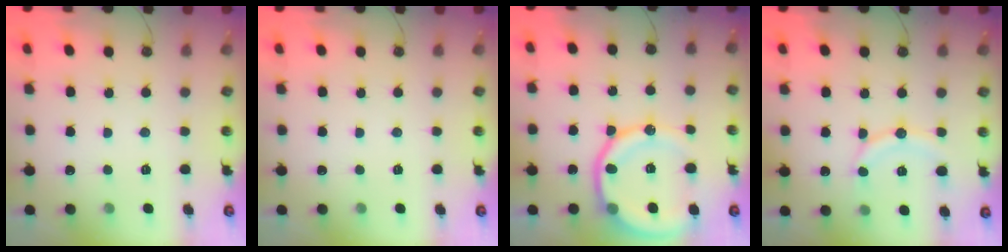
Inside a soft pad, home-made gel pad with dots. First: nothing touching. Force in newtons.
{"total": 0.0}
{"total": 16.6, "press": 16.5, "slide": 1.8}
{"total": 11.5, "press": 11.5, "slide": 1.0}